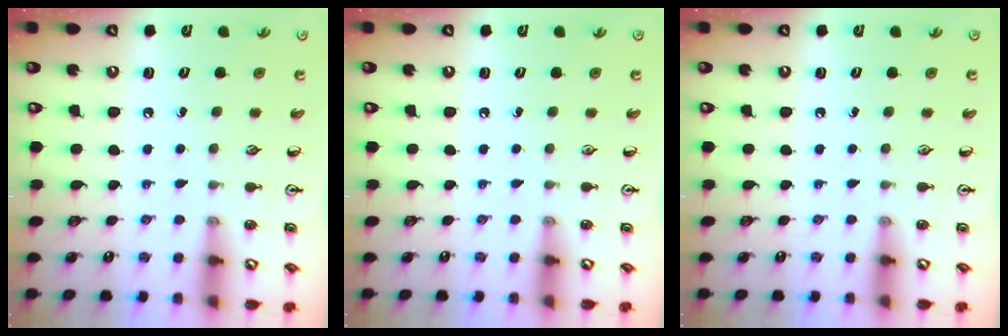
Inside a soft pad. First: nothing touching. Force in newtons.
{"total": 0.0}
{"total": 0.0}